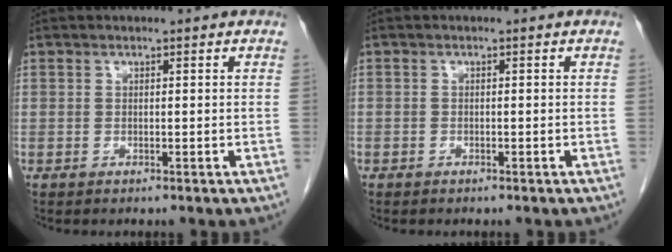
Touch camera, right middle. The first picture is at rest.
{"total": 0.6, "force": [-0.4, 0.4, 0.0], "torque": [-0.002, 0.005, -0.010]}